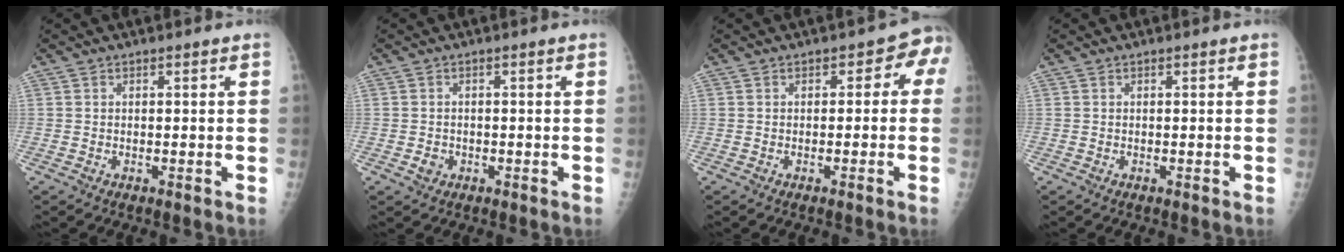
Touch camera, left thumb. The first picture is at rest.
{"total": 1.6, "force": [-0.5, 1.4, 0.6], "torque": [-0.006, 0.003, -0.007]}
{"total": 3.5, "force": [-0.2, 2.7, 2.2], "torque": [0.010, 0.013, -0.015]}
{"total": 0.0}